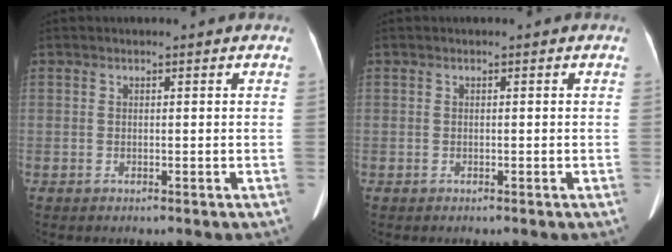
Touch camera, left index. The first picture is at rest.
{"total": 0.0}